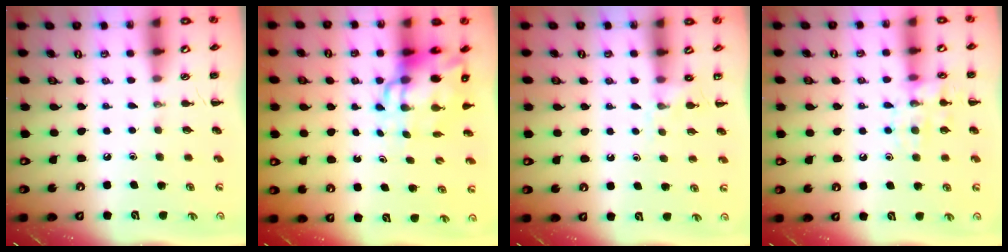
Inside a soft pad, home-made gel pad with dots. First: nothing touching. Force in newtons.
{"total": 9.3, "press": 9.0, "slide": 2.4}
{"total": 4.7, "press": 4.4, "slide": 1.5}
{"total": 12.0, "press": 12.0, "slide": 0.8}